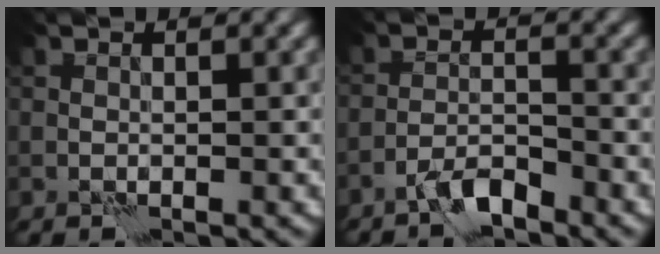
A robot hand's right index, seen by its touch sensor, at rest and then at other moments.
{"total": 2.8, "force": [-2.5, 0.3, 1.3], "torque": [-0.026, 0.008, -0.051]}